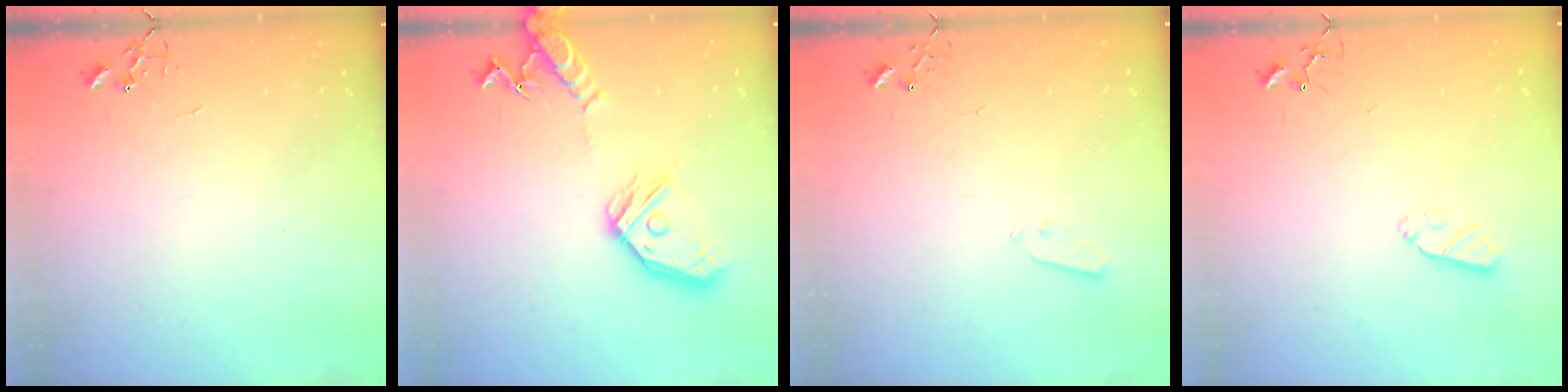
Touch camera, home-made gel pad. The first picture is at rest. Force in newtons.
{"total": 17.1, "press": 16.9, "slide": 2.2}
{"total": 2.8, "press": 2.7, "slide": 0.4}
{"total": 6.2, "press": 6.2, "slide": 0.3}